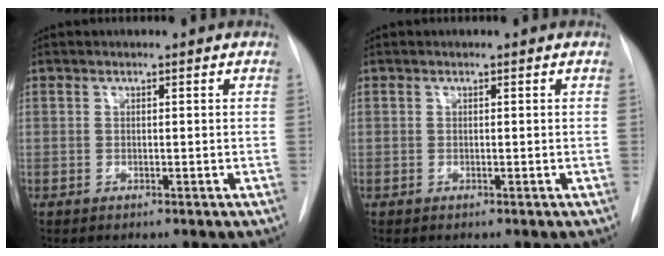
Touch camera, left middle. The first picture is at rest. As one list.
[{"total": 0.0}]